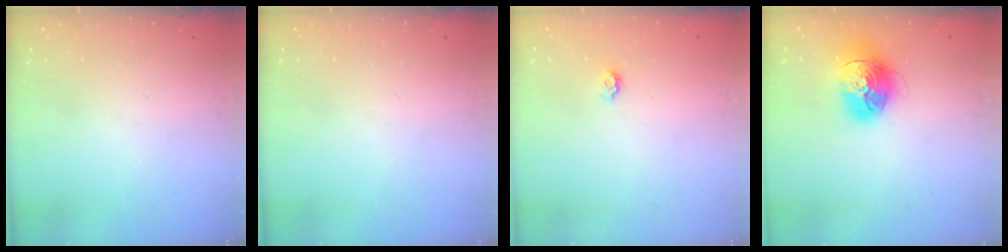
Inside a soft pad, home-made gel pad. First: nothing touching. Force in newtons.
{"total": 0.0}
{"total": 4.6, "press": 4.6, "slide": 0.6}
{"total": 16.6, "press": 16.6, "slide": 1.6}